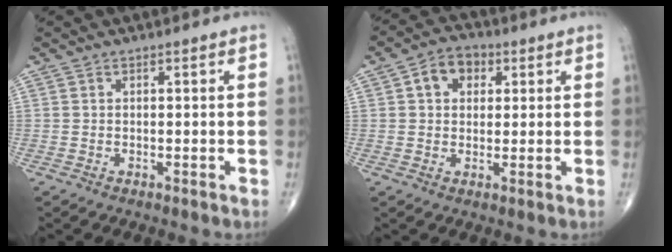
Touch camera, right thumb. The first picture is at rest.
{"total": 6.4, "force": [1.9, 4.8, 3.8], "torque": [-0.039, 0.008, 0.023]}